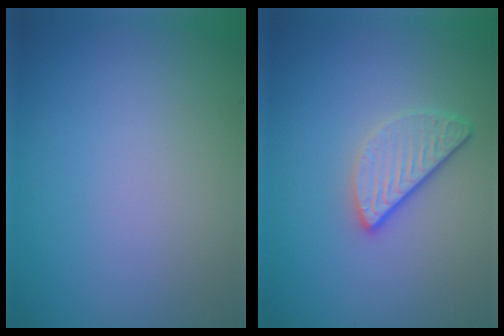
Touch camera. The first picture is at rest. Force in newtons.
{"total": 2.9, "press": 2.3, "slide": 1.7}